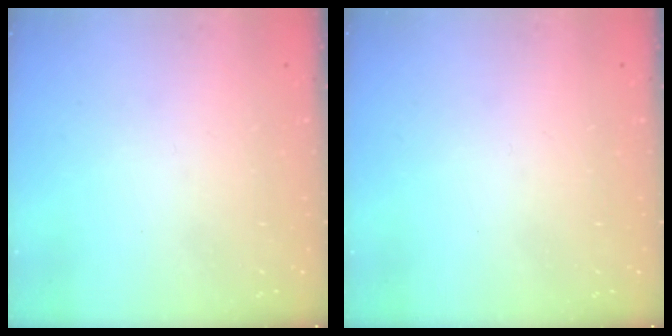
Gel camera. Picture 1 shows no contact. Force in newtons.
{"total": 0.0}